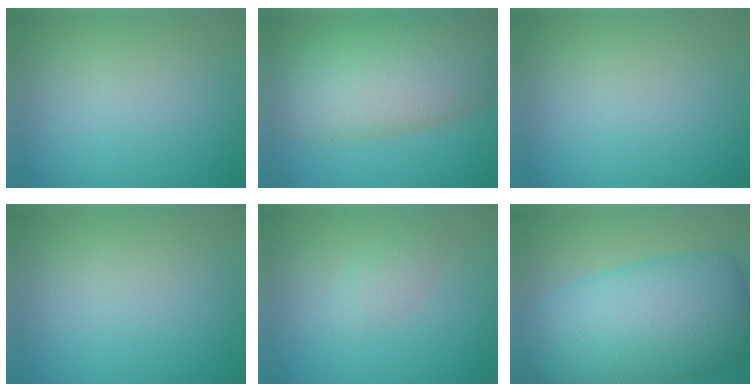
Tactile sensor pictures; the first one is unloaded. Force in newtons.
{"total": 11.7, "press": 11.7, "slide": 0.3}
{"total": 0.0}
{"total": 0.0}
{"total": 1.4, "press": 1.4, "slide": 0.0}
{"total": 12.6, "press": 12.6, "slide": 0.2}